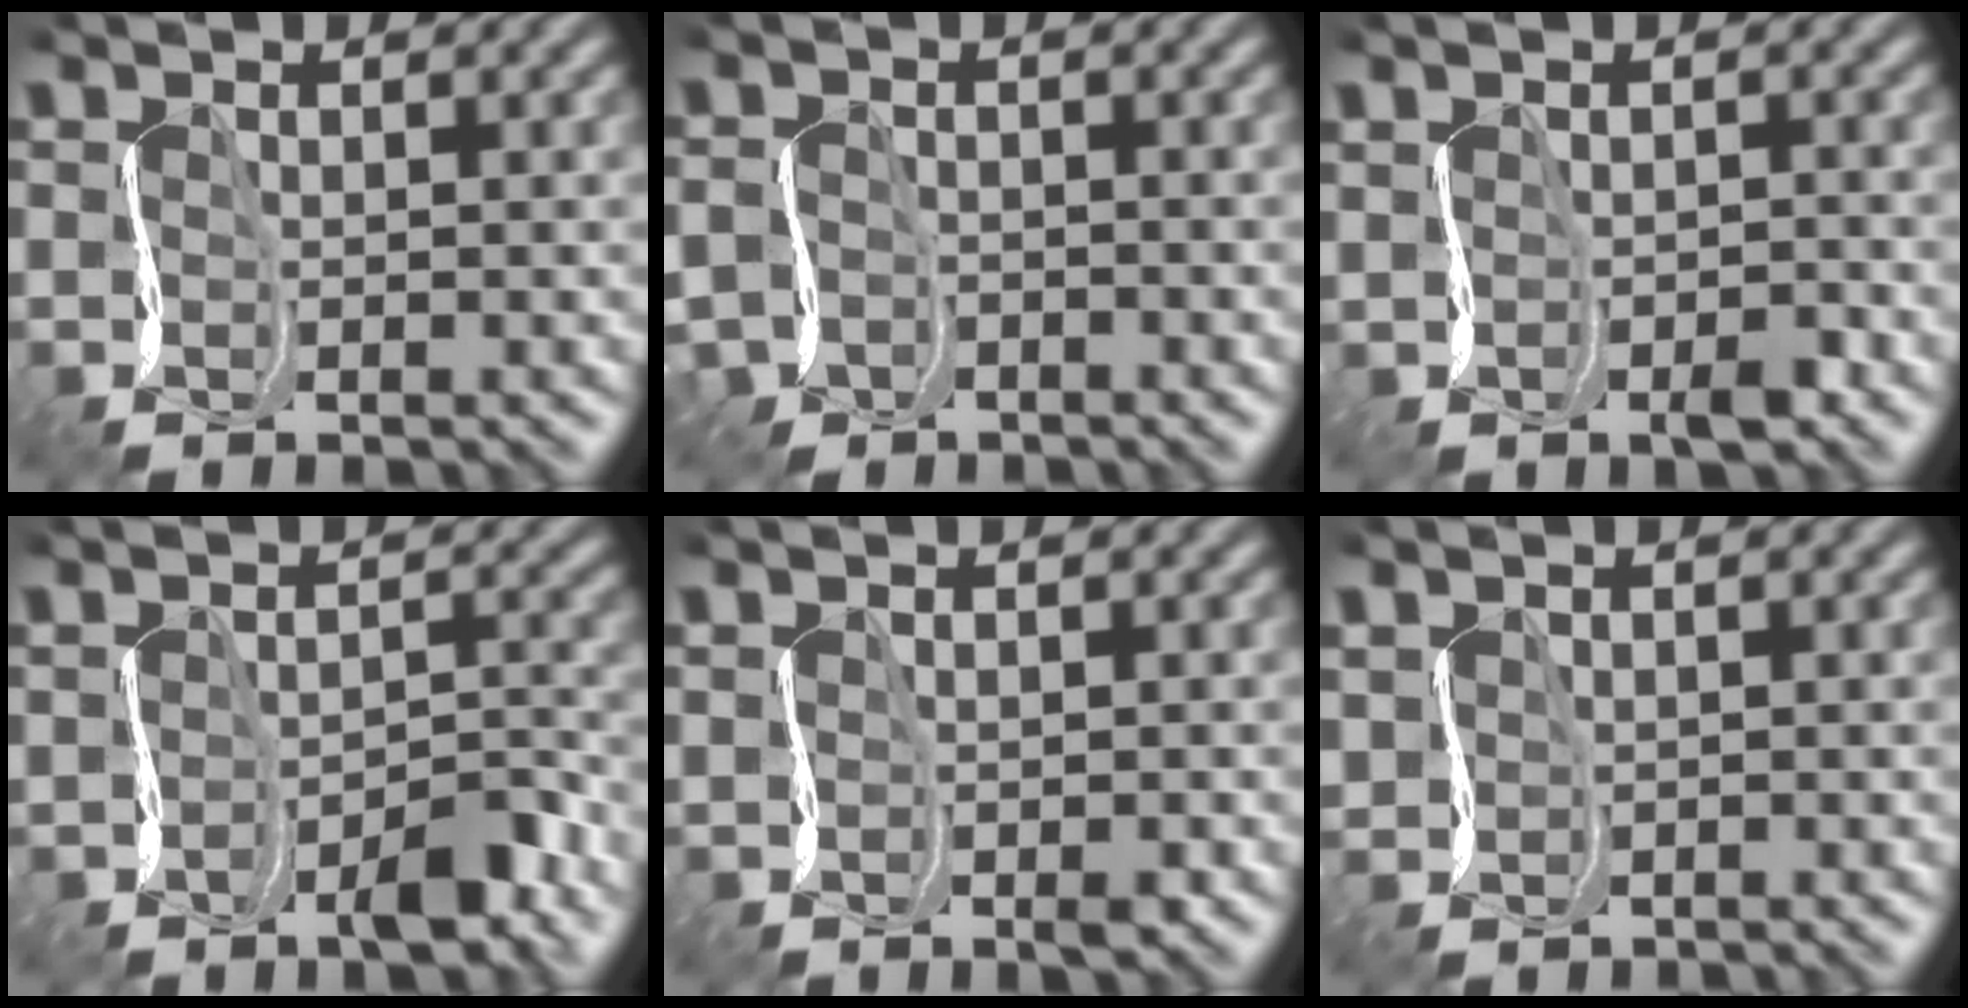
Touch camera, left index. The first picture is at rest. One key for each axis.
{"total": 5.0, "fx": -3.1, "fy": 3.5, "fz": 1.7, "tx": -0.015, "ty": -0.014, "tz": -0.059}
{"total": 2.5, "fx": -1.0, "fy": 1.3, "fz": 1.8, "tx": -0.030, "ty": -0.006, "tz": -0.017}
{"total": 4.4, "fx": -2.2, "fy": 2.0, "fz": 3.2, "tx": -0.044, "ty": -0.002, "tz": -0.038}
{"total": 1.8, "fx": -0.4, "fy": 1.0, "fz": 1.5, "tx": -0.025, "ty": -0.006, "tz": 0.000}
{"total": 1.1, "fx": 0.1, "fy": 1.0, "fz": 0.5, "tx": -0.018, "ty": -0.003, "tz": 0.004}